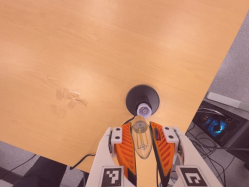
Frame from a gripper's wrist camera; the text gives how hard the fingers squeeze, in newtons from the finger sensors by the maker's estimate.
{"total": 19.6, "left": 21.4, "right": 17.9}